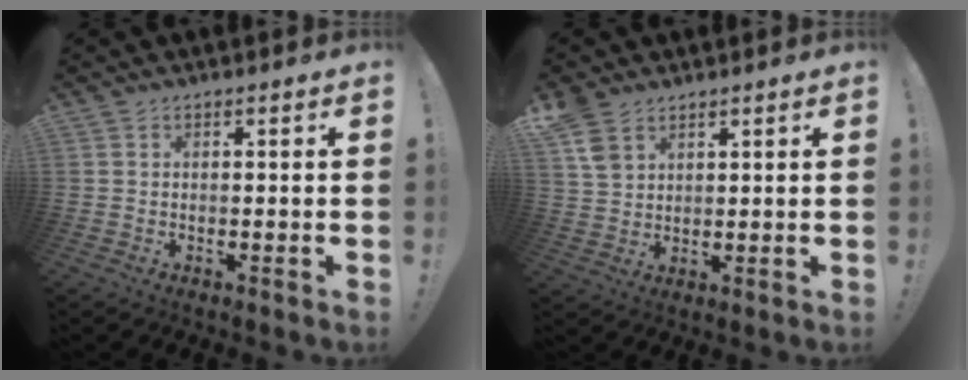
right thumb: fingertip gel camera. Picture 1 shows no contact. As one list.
[{"total": 7.2, "force": [4.5, 4.5, 3.5], "torque": [-0.056, -0.015, 0.089]}]